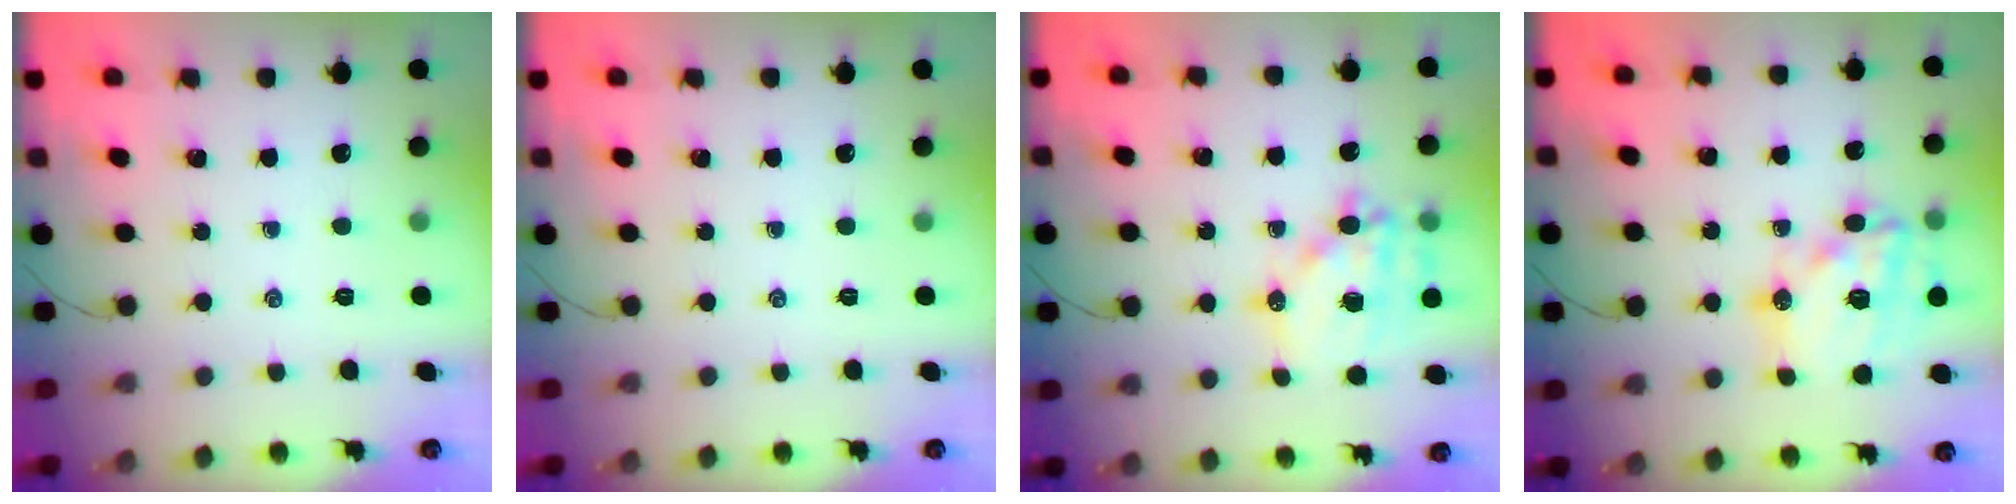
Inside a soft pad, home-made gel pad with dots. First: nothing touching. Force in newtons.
{"total": 0.0}
{"total": 16.5, "press": 16.1, "slide": 3.5}
{"total": 20.6, "press": 20.3, "slide": 3.9}